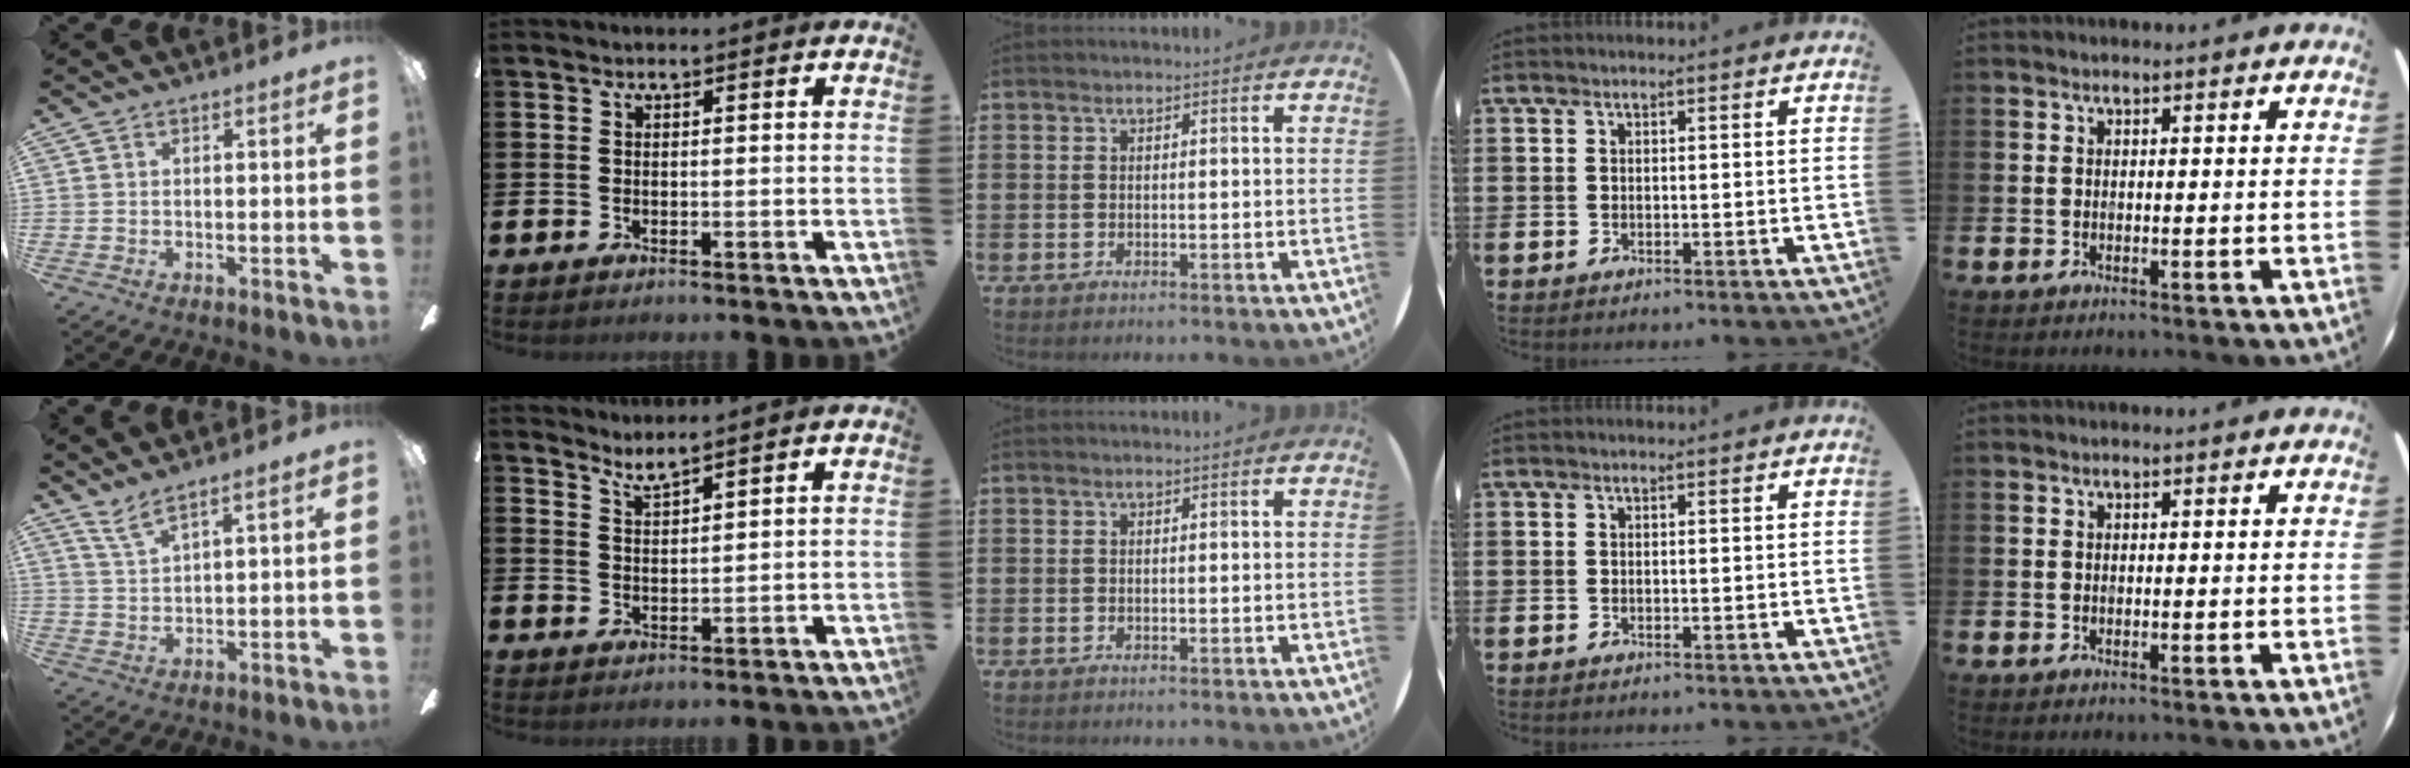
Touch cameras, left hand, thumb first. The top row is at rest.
{"thumb": {"total": 4.7, "force": [3.7, 0.3, 2.9], "torque": [-0.065, -0.017, 0.066]}, "index": {"total": 2.7, "force": [2.7, -0.4, 0.2], "torque": [-0.010, -0.012, 0.050]}}